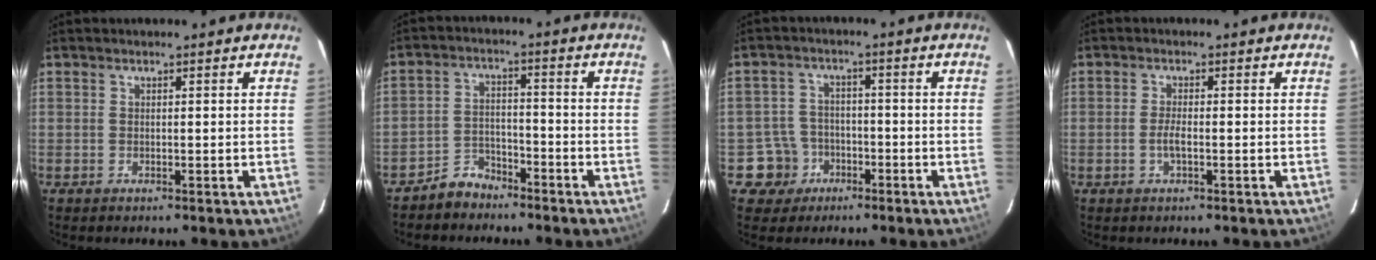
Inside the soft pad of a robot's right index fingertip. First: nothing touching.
{"total": 5.4, "force": [-4.5, 3.0, 0.6], "torque": [-0.023, 0.020, -0.078]}
{"total": 6.1, "force": [-3.0, 5.4, 0.1], "torque": [-0.020, 0.023, -0.049]}
{"total": 2.3, "force": [-0.8, 0.5, 2.1], "torque": [-0.043, -0.001, -0.015]}